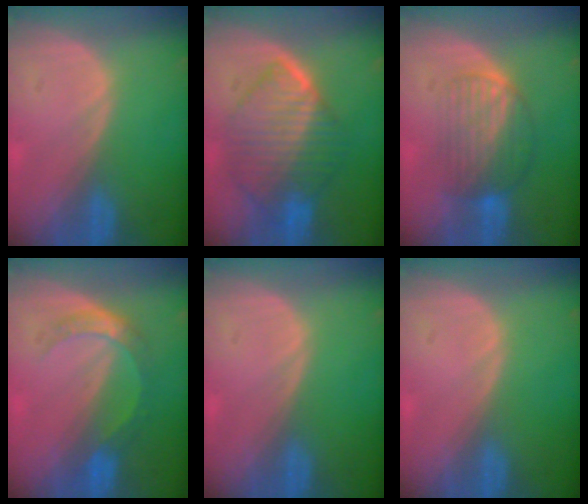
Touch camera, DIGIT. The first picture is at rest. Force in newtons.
{"total": 10.3, "press": 10.2, "slide": 1.0}
{"total": 6.8, "press": 6.5, "slide": 2.0}
{"total": 5.4, "press": 4.8, "slide": 2.4}
{"total": 0.0}
{"total": 0.0}